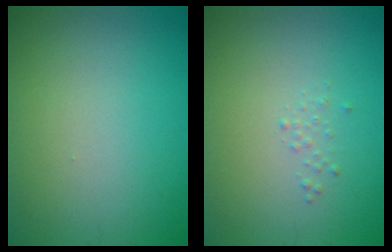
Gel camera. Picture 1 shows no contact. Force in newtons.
{"total": 0.5, "press": 0.5, "slide": 0.0}